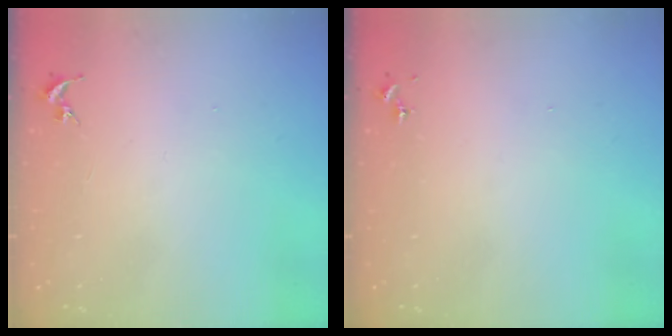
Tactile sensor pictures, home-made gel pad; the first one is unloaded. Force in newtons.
{"total": 0.0}